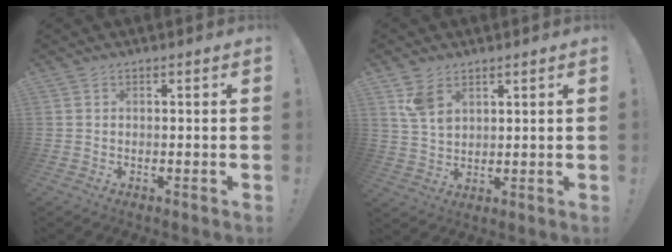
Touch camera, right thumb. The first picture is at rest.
{"total": 6.5, "force": [4.0, 3.7, 3.5], "torque": [-0.053, -0.021, 0.075]}